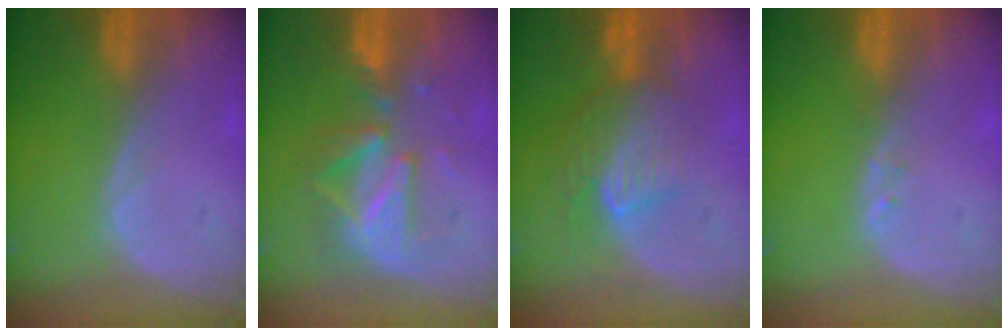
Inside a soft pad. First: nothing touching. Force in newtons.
{"total": 7.9, "press": 7.9, "slide": 0.6}
{"total": 7.5, "press": 7.3, "slide": 1.6}
{"total": 0.6, "press": 0.6, "slide": 0.1}